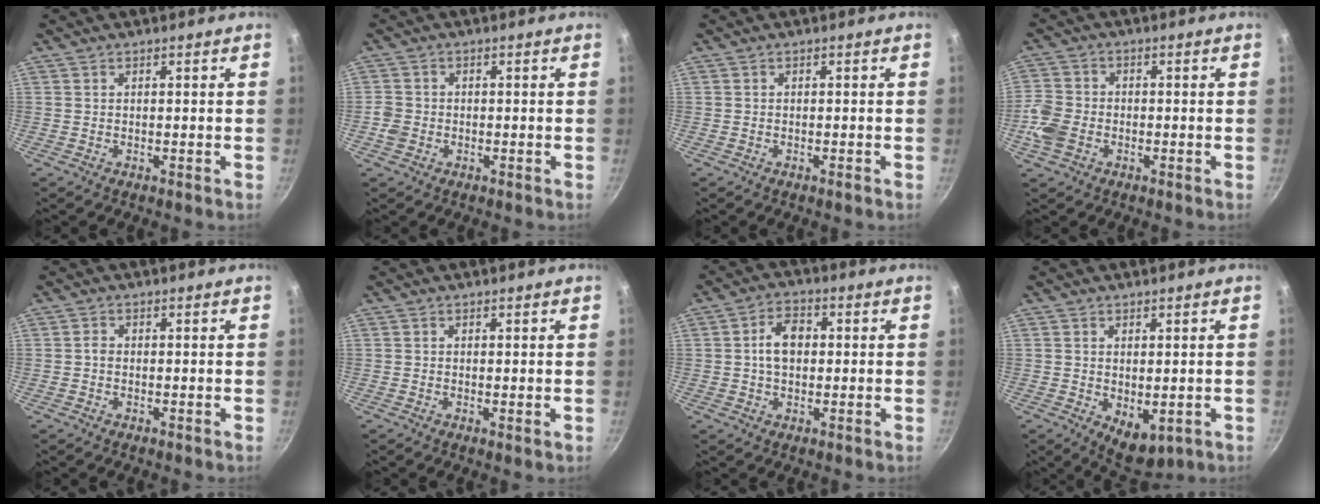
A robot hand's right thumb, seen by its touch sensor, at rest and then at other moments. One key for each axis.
{"total": 3.0, "fx": -1.0, "fy": 2.5, "fz": 1.2, "tx": -0.020, "ty": 0.014, "tz": -0.020}
{"total": 0.5, "fx": -0.4, "fy": 0.1, "fz": 0.4, "tx": -0.008, "ty": 0.003, "tz": -0.007}
{"total": 7.6, "fx": -2.5, "fy": 5.7, "fz": 4.3, "tx": -0.089, "ty": 0.017, "tz": -0.060}
{"total": 1.2, "fx": -0.2, "fy": 1.0, "fz": 0.7, "tx": -0.011, "ty": 0.008, "tz": -0.006}
{"total": 0.6, "fx": 0.1, "fy": 0.2, "fz": 0.5, "tx": -0.008, "ty": -0.007, "tz": 0.000}
{"total": 6.6, "fx": 0.5, "fy": 4.6, "fz": 4.7, "tx": -0.060, "ty": 0.016, "tz": 0.001}
{"total": 5.7, "fx": -0.4, "fy": 3.4, "fz": 4.5, "tx": -0.051, "ty": -0.015, "tz": 0.005}